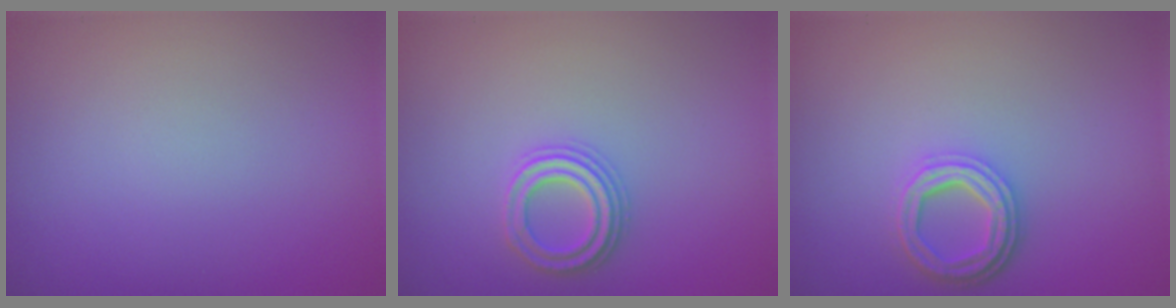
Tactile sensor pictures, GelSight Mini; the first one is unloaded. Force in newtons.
{"total": 2.5, "press": 2.4, "slide": 0.4}
{"total": 3.8, "press": 2.9, "slide": 2.4}